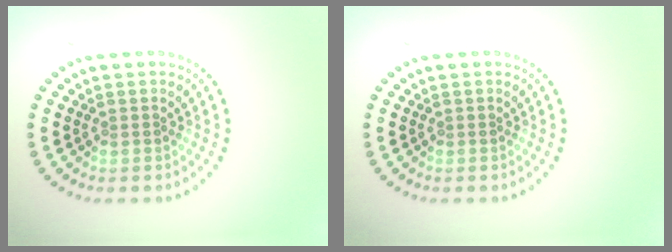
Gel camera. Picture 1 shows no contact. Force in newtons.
{"total": 0.0}